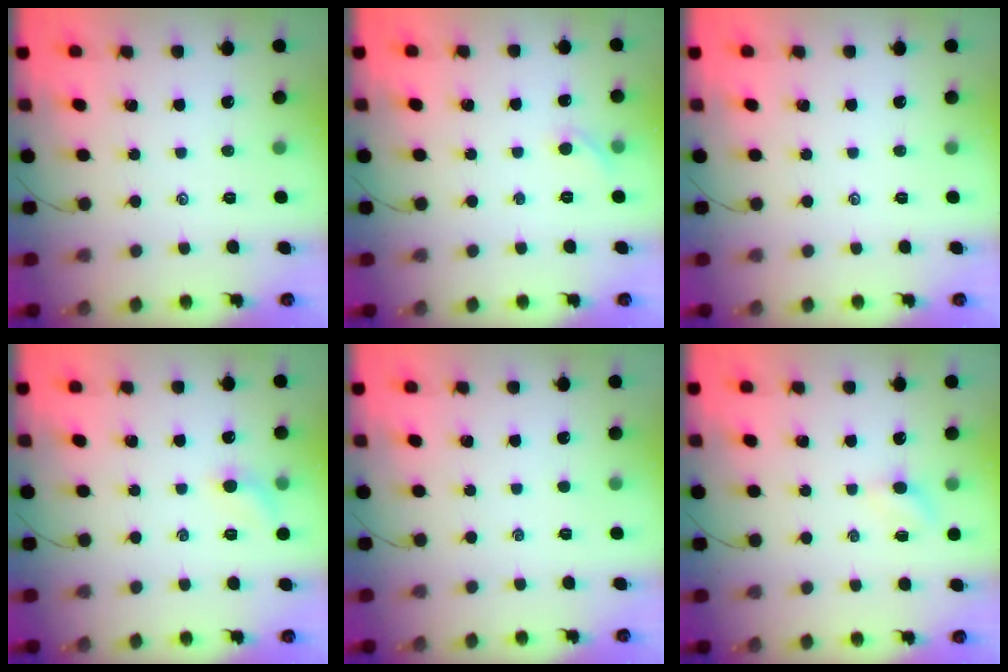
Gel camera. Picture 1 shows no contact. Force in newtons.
{"total": 4.4, "press": 4.0, "slide": 1.6}
{"total": 0.0}
{"total": 6.0, "press": 5.7, "slide": 1.7}
{"total": 0.0}
{"total": 3.0, "press": 2.8, "slide": 0.9}